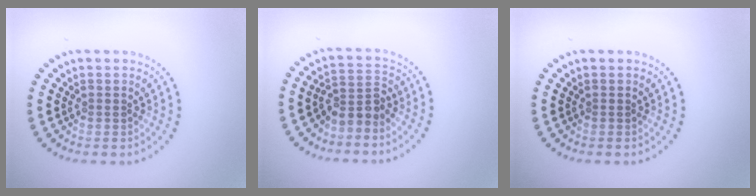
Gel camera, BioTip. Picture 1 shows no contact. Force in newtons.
{"total": 2.6, "press": 1.9, "slide": 1.7}
{"total": 0.0}